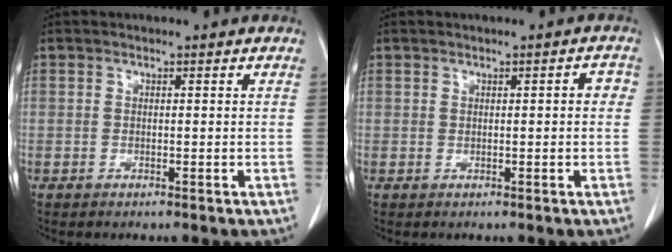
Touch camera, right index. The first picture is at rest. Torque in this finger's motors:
{"motor_torque": [0.04, -0.01, 0.01, 0.00]}